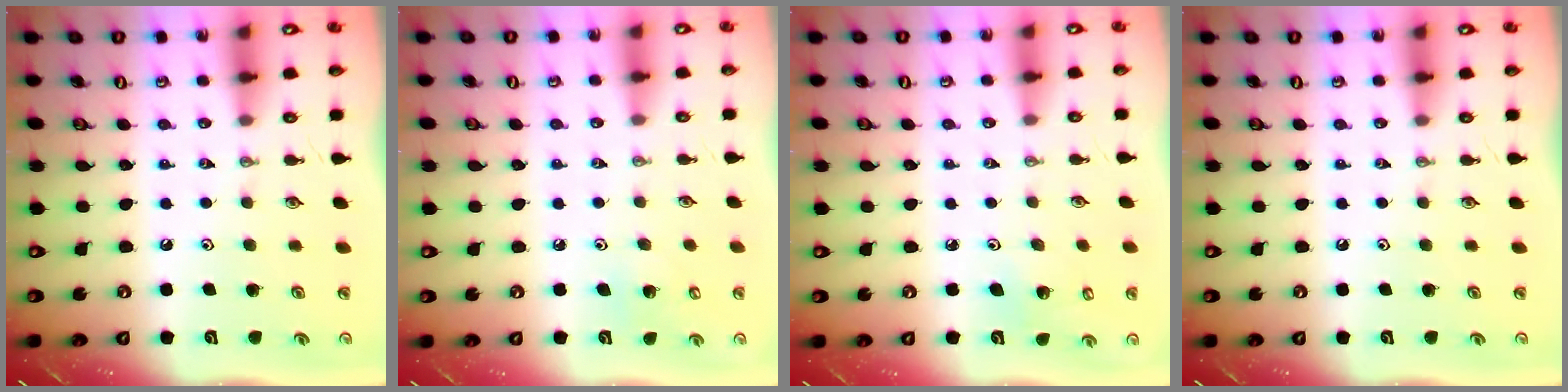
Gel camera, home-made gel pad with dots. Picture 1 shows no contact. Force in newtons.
{"total": 4.3, "press": 4.3, "slide": 0.3}
{"total": 4.5, "press": 4.2, "slide": 1.6}
{"total": 0.0}